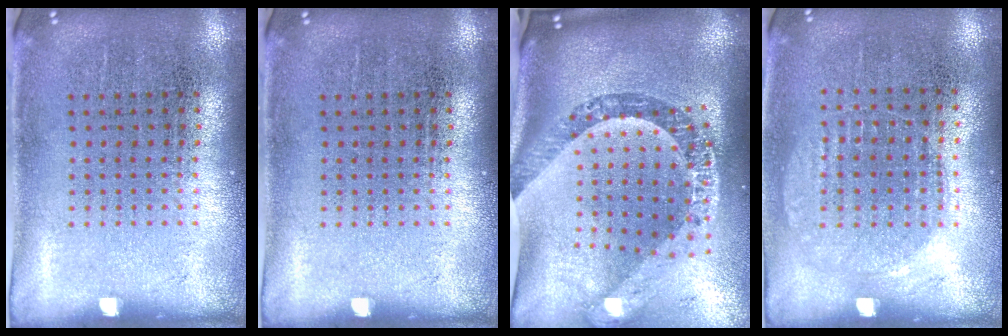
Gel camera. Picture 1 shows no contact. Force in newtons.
{"total": 0.0}
{"total": 3.6, "press": 2.6, "slide": 2.6}
{"total": 1.0, "press": 0.9, "slide": 0.4}